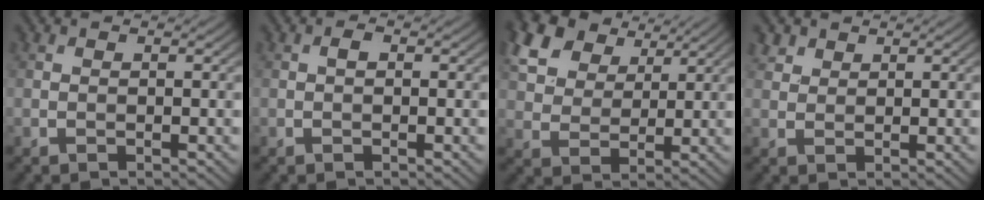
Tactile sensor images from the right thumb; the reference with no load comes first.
{"total": 0.8, "force": [0.0, 0.5, 0.7], "torque": [-0.013, 0.002, -0.002]}
{"total": 10.8, "force": [6.3, 6.7, 5.8], "torque": [-0.156, 0.023, 0.112]}
{"total": 2.2, "force": [1.6, 1.4, 0.6], "torque": [-0.017, 0.001, 0.038]}